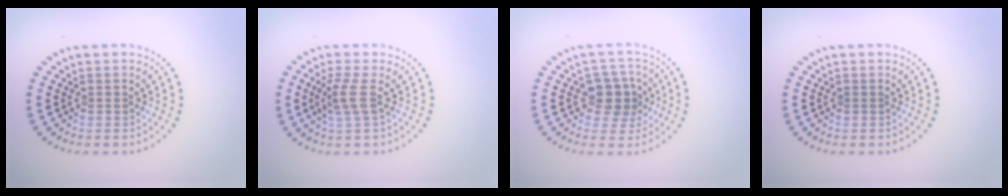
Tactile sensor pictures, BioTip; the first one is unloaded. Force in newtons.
{"total": 2.3, "press": 1.6, "slide": 1.6}
{"total": 3.6, "press": 3.4, "slide": 1.4}
{"total": 0.0}